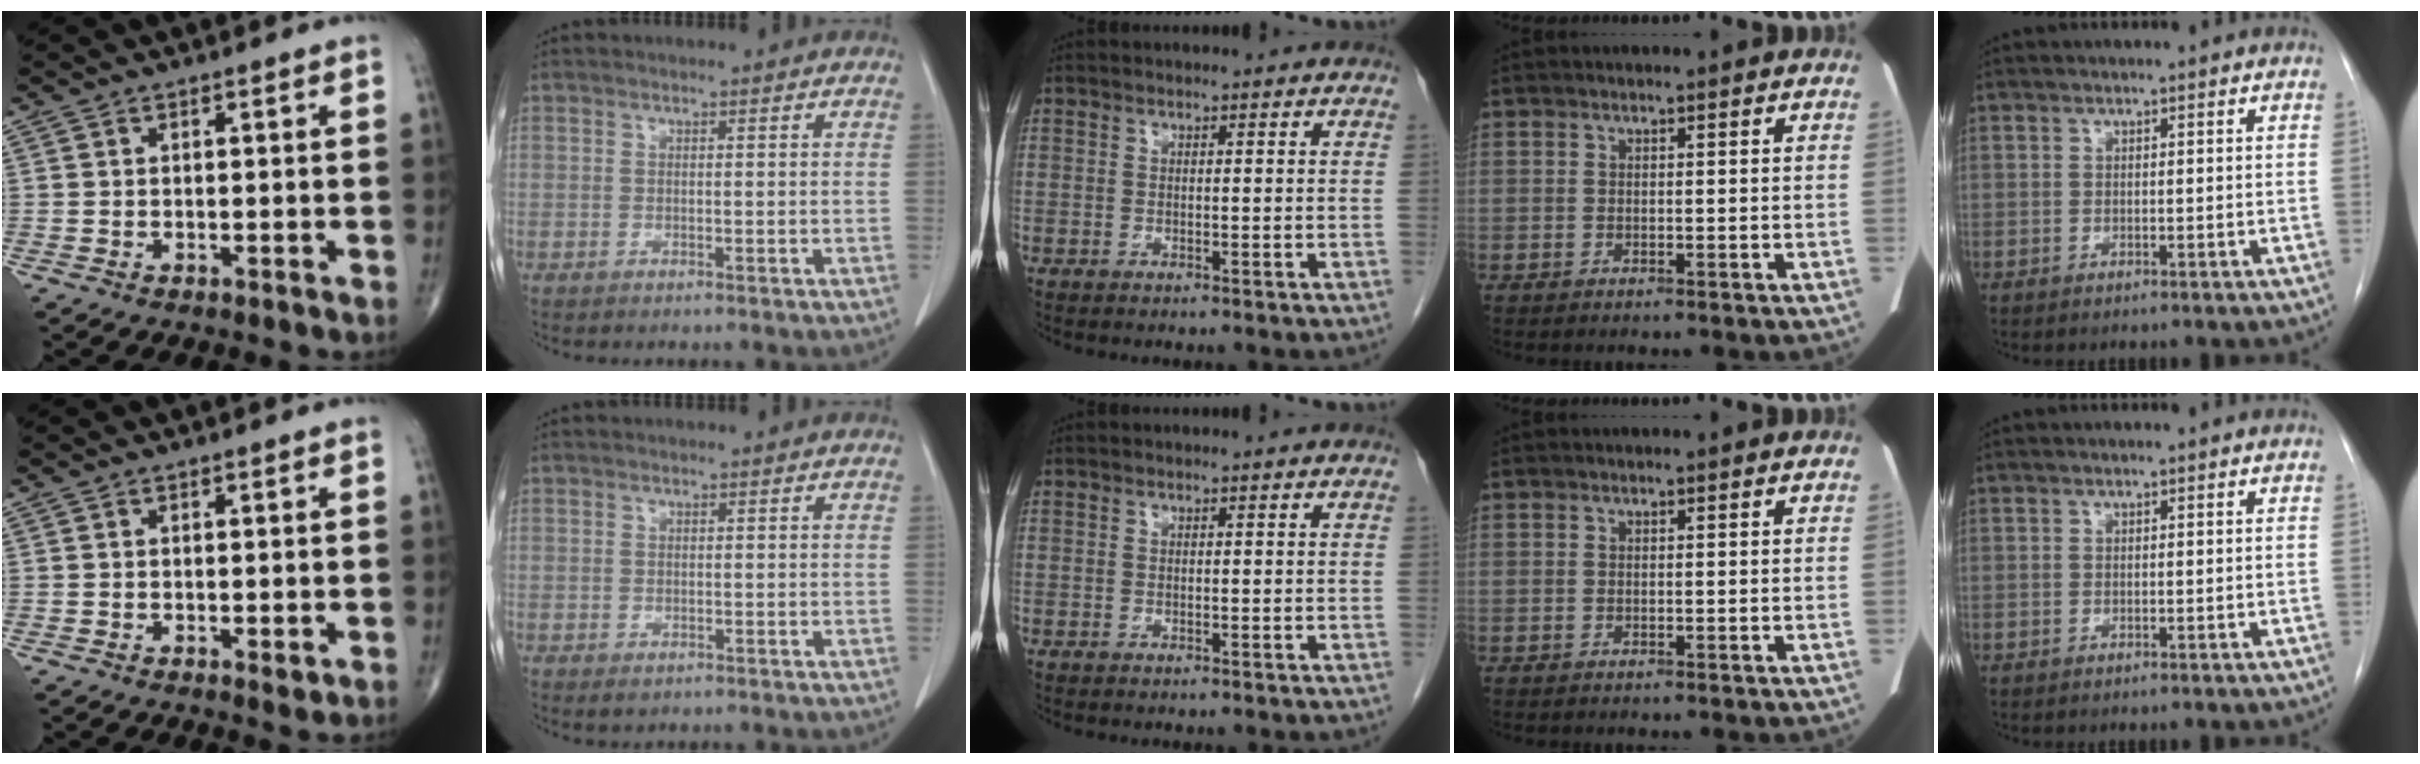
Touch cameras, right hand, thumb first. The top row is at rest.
{"thumb": {"total": 1.4, "force": [-0.4, 0.6, 1.2], "torque": [-0.018, -0.004, -0.005]}, "index": {"total": 0.9, "force": [-0.3, 0.8, 0.3], "torque": [-0.005, 0.002, 0.001]}}